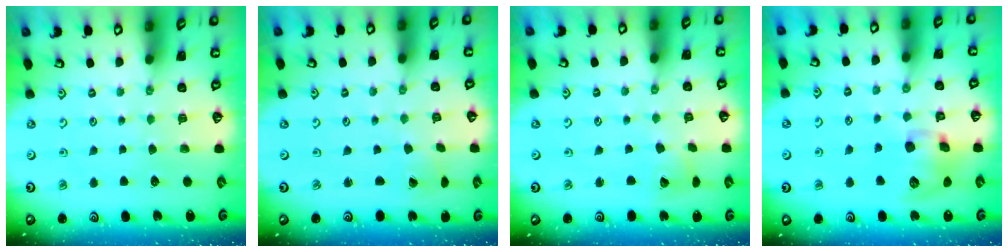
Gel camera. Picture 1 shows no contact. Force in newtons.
{"total": 0.7, "press": 0.7, "slide": 0.0}
{"total": 5.5, "press": 5.5, "slide": 0.7}
{"total": 12.5, "press": 12.4, "slide": 1.7}